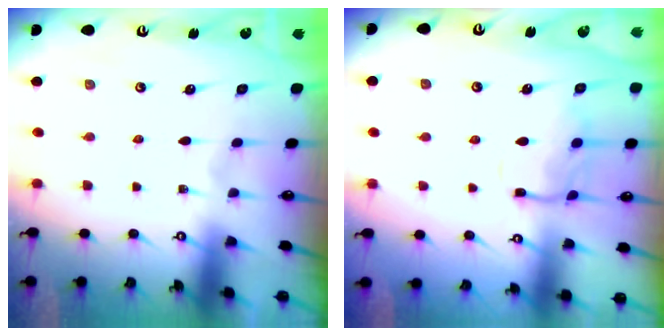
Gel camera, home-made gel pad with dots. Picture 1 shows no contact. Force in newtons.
{"total": 10.6, "press": 10.6, "slide": 0.7}